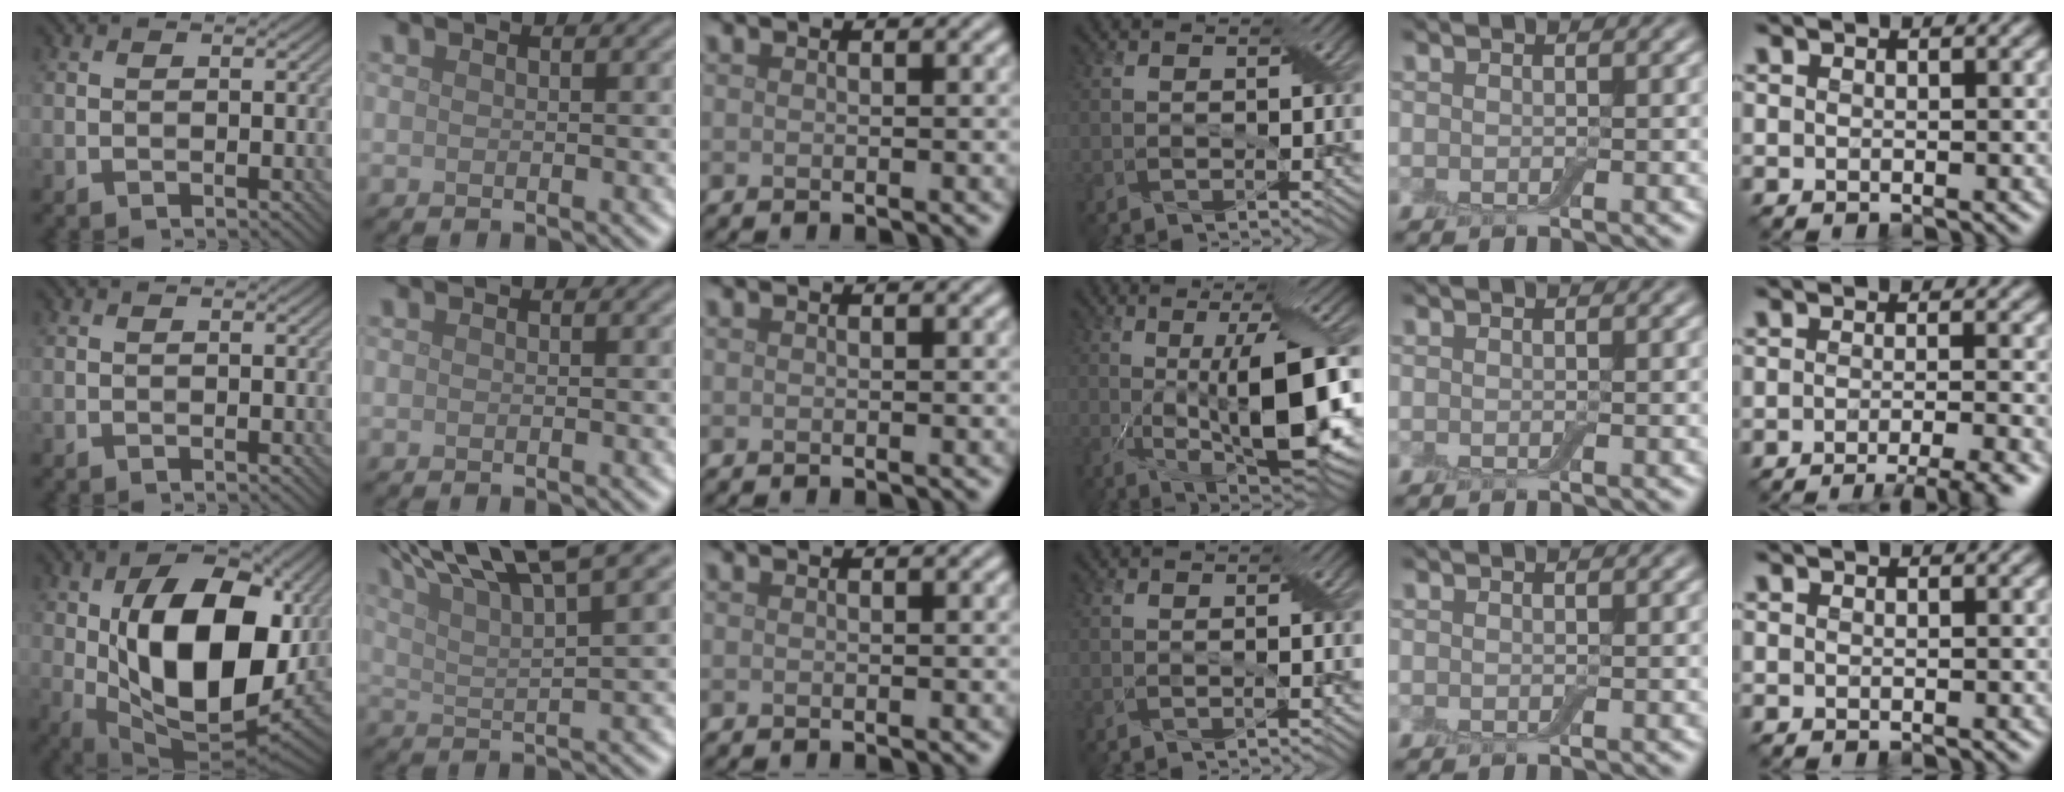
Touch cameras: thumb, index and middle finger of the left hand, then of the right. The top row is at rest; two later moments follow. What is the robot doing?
{"motion": "extract", "object": "airpods case & airpods"}